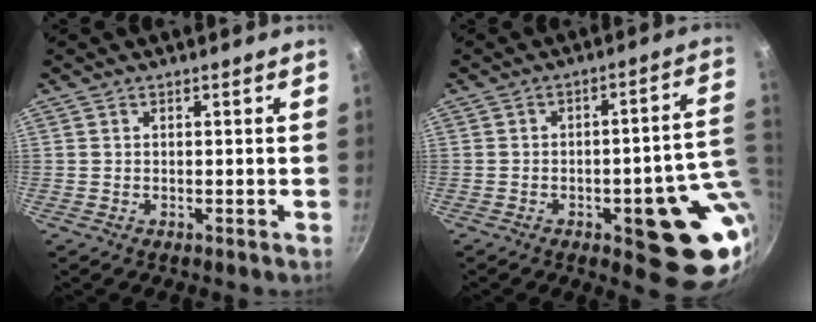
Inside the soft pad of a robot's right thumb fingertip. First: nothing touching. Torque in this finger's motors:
{"motor_torque": [2.51, 1.15, 1.37, -1.40, 0.31]}